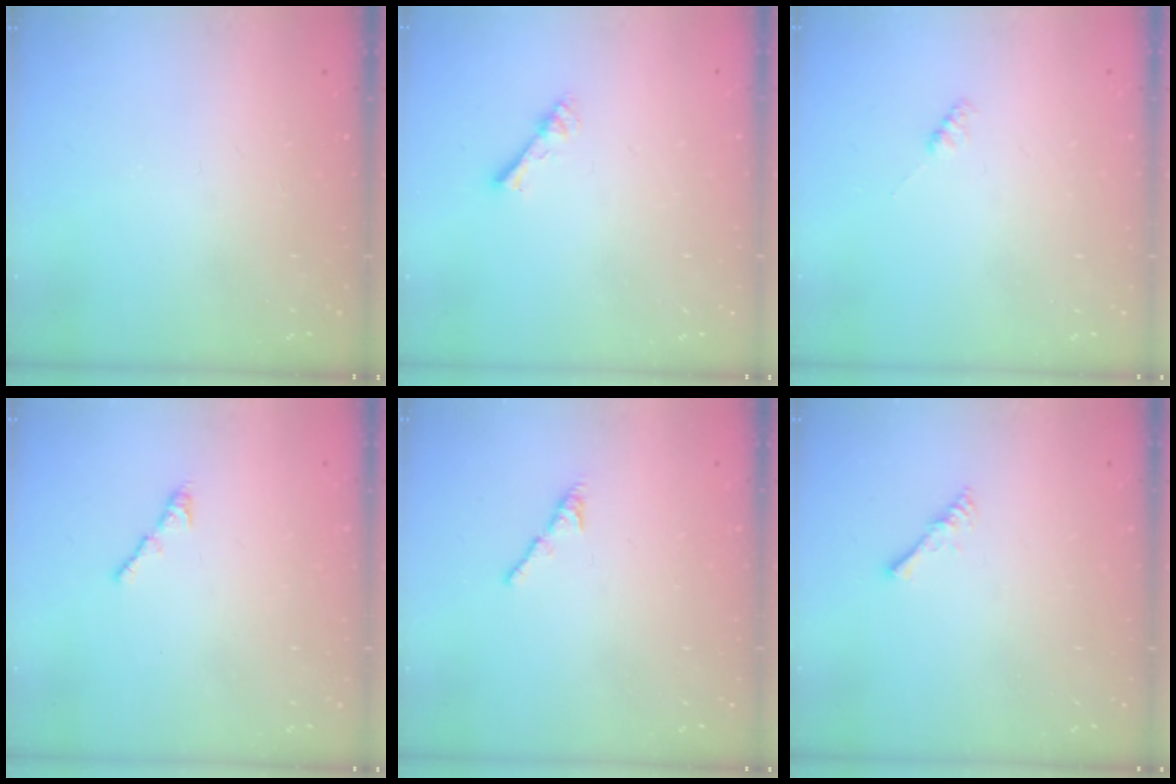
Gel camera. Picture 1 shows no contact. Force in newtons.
{"total": 2.4, "press": 2.4, "slide": 0.2}
{"total": 1.9, "press": 1.9, "slide": 0.3}
{"total": 2.7, "press": 2.6, "slide": 0.7}
{"total": 2.7, "press": 2.6, "slide": 0.8}
{"total": 1.7, "press": 1.6, "slide": 0.4}